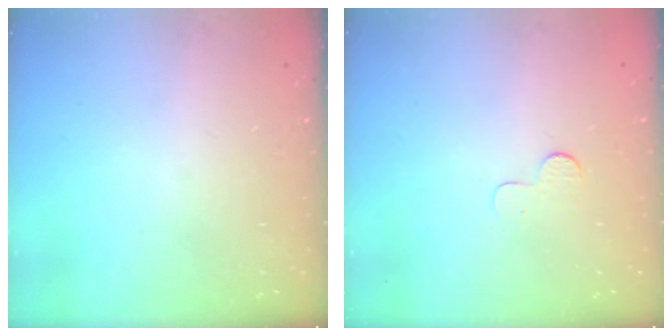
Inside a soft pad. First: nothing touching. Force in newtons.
{"total": 3.8, "press": 3.7, "slide": 0.3}